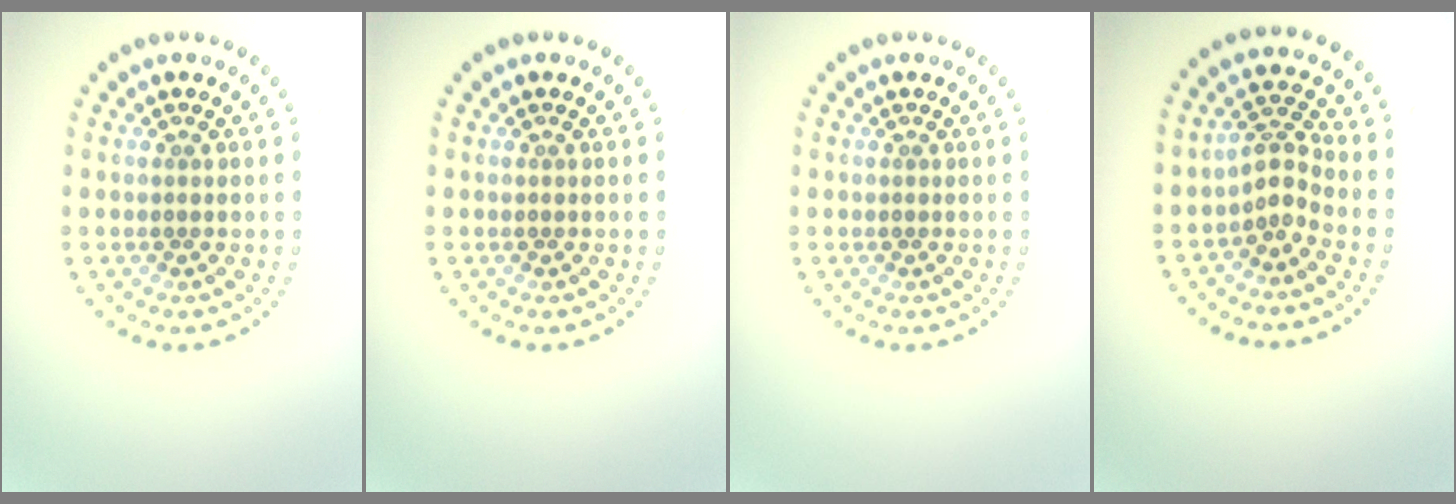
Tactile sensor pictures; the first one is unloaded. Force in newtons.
{"total": 0.0}
{"total": 0.0}
{"total": 2.3, "press": 1.5, "slide": 1.6}